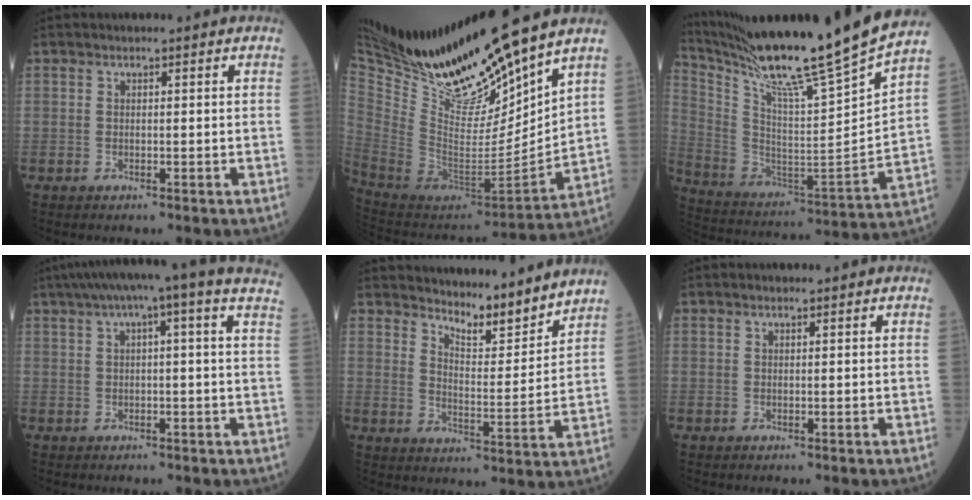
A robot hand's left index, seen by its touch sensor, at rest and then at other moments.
{"total": 22.1, "force": [19.4, 0.5, 10.6], "torque": [-0.191, -0.049, 0.356]}
{"total": 26.9, "force": [22.6, -2.3, 14.5], "torque": [-0.261, -0.073, 0.357]}
{"total": 12.1, "force": [8.3, 0.2, 8.8], "torque": [-0.141, 0.051, 0.094]}
{"total": 9.6, "force": [9.3, 0.7, 2.0], "torque": [-0.044, -0.014, 0.140]}
{"total": 1.0, "force": [1.0, 0.2, 0.2], "torque": [-0.008, 0.010, 0.017]}